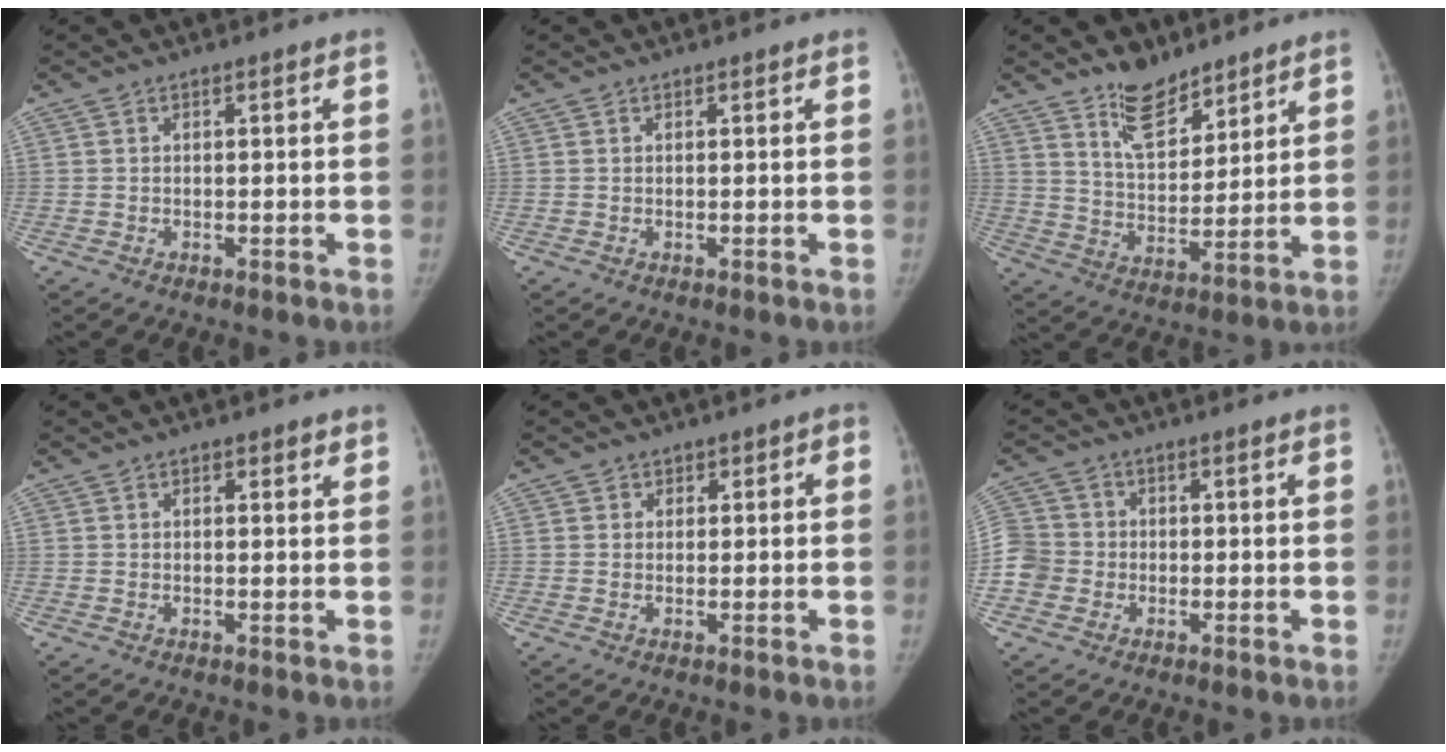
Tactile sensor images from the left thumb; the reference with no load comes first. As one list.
[{"total": 0.0}, {"total": 9.8, "force": [7.4, 4.5, 4.5], "torque": [-0.045, -0.061, 0.136]}, {"total": 1.5, "force": [0.9, 0.9, 0.9], "torque": [0.006, -0.002, 0.007]}, {"total": 2.1, "force": [0.3, 2.1, 0.4], "torque": [0.026, 0.005, -0.004]}, {"total": 7.0, "force": [-1.7, 6.5, 1.9], "torque": [-0.026, 0.017, -0.038]}]